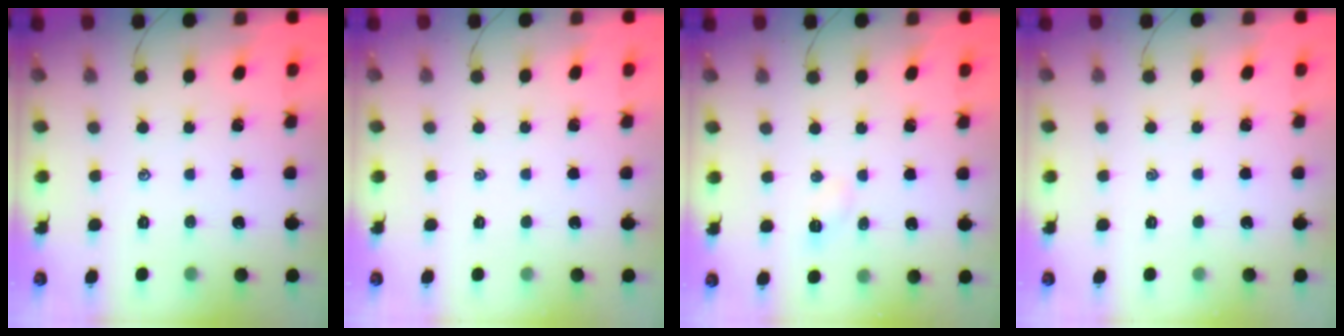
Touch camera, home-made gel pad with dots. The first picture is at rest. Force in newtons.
{"total": 0.0}
{"total": 3.3, "press": 3.2, "slide": 1.1}
{"total": 0.0}